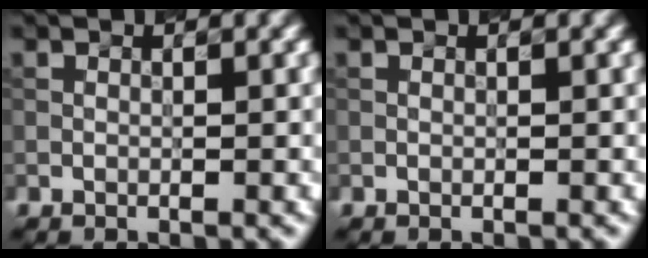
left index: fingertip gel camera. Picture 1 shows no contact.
{"total": 0.0}